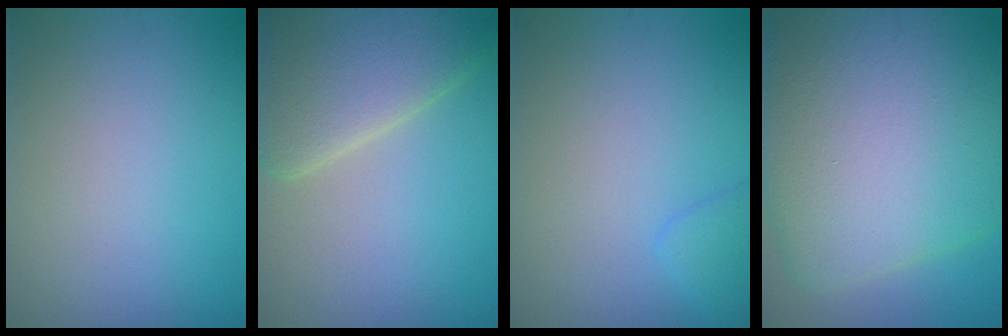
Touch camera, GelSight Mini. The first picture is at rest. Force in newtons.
{"total": 8.7, "press": 8.7, "slide": 0.7}
{"total": 1.5, "press": 1.5, "slide": 0.1}
{"total": 16.8, "press": 16.8, "slide": 0.9}